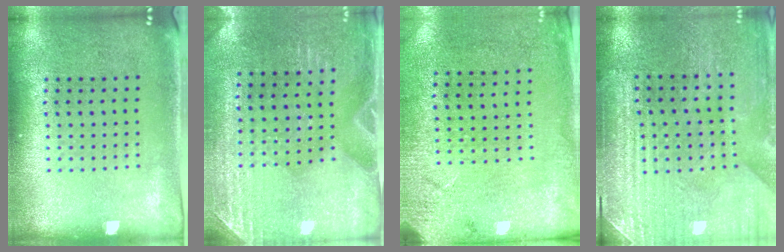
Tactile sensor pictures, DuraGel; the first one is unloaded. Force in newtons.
{"total": 2.9, "press": 2.8, "slide": 0.8}
{"total": 2.7, "press": 2.3, "slide": 1.3}
{"total": 3.5, "press": 3.5, "slide": 0.1}